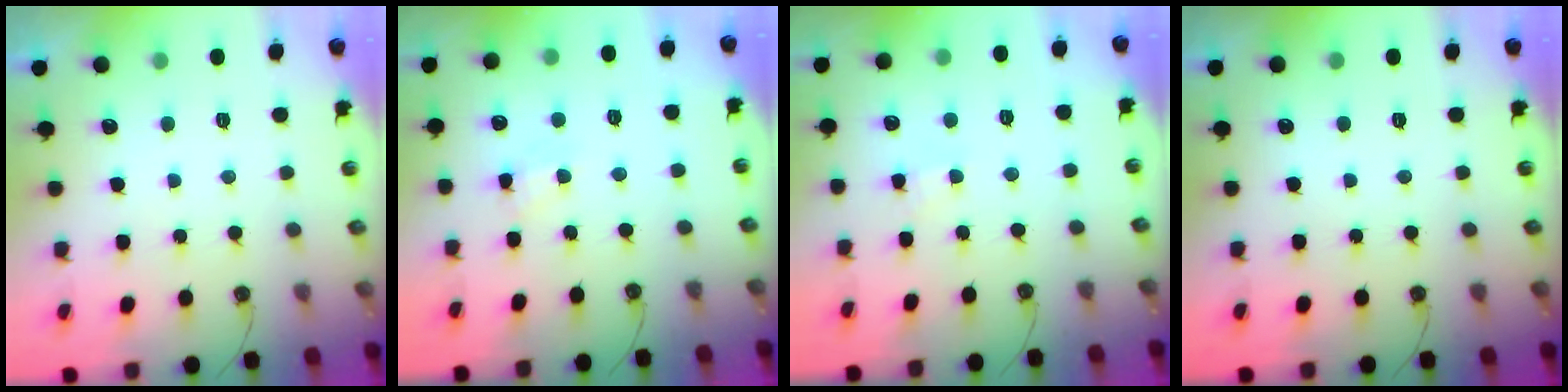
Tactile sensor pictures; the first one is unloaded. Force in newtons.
{"total": 4.4, "press": 4.3, "slide": 0.6}
{"total": 2.1, "press": 2.1, "slide": 0.3}
{"total": 0.0}